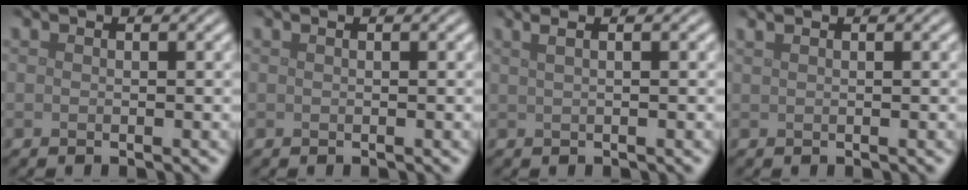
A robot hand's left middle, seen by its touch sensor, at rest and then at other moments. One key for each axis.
{"total": 0.6, "fx": 0.3, "fy": 0.3, "fz": 0.5, "tx": -0.006, "ty": 0.004, "tz": -0.001}
{"total": 4.2, "fx": 2.1, "fy": 2.2, "fz": 2.9, "tx": -0.024, "ty": 0.031, "tz": 0.001}
{"total": 1.5, "fx": 1.0, "fy": 0.6, "fz": 1.0, "tx": -0.011, "ty": 0.001, "tz": 0.006}